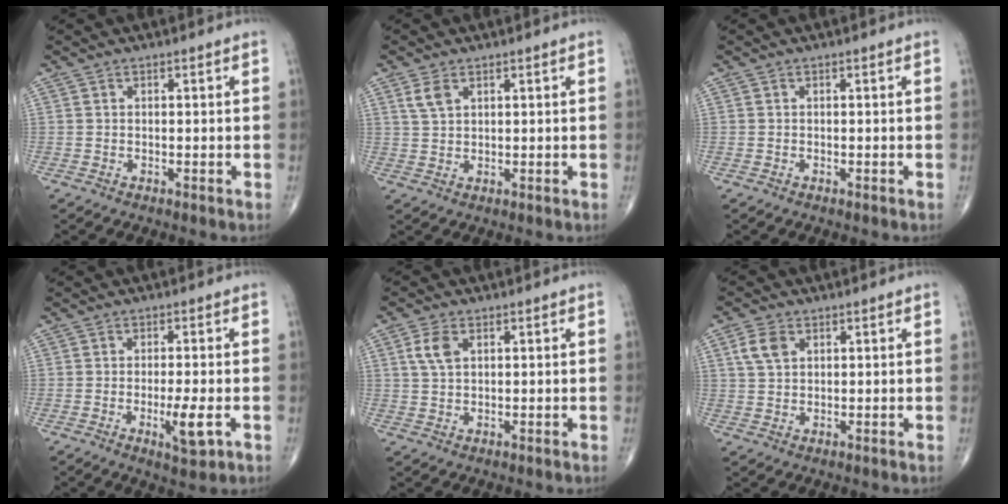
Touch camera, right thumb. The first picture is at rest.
{"total": 3.0, "force": [1.6, 1.7, 1.9], "torque": [-0.037, 0.000, 0.038]}
{"total": 0.0}
{"total": 5.4, "force": [-1.6, 1.2, 5.0], "torque": [-0.084, -0.008, -0.023]}
{"total": 4.1, "force": [1.4, 2.4, 3.0], "torque": [-0.062, 0.002, 0.030]}
{"total": 4.3, "force": [1.7, 2.9, 2.7], "torque": [-0.051, 0.002, 0.035]}